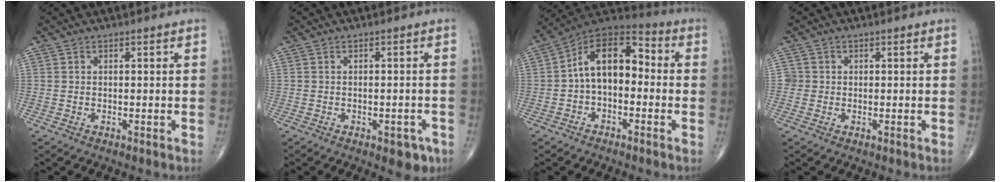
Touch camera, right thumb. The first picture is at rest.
{"total": 4.2, "force": [-2.2, 2.1, 2.9], "torque": [-0.021, 0.009, -0.021]}
{"total": 12.7, "force": [-0.5, 7.9, 10.0], "torque": [-0.134, 0.046, -0.025]}
{"total": 1.6, "force": [-0.1, 1.6, 0.1], "torque": [0.009, 0.006, -0.005]}